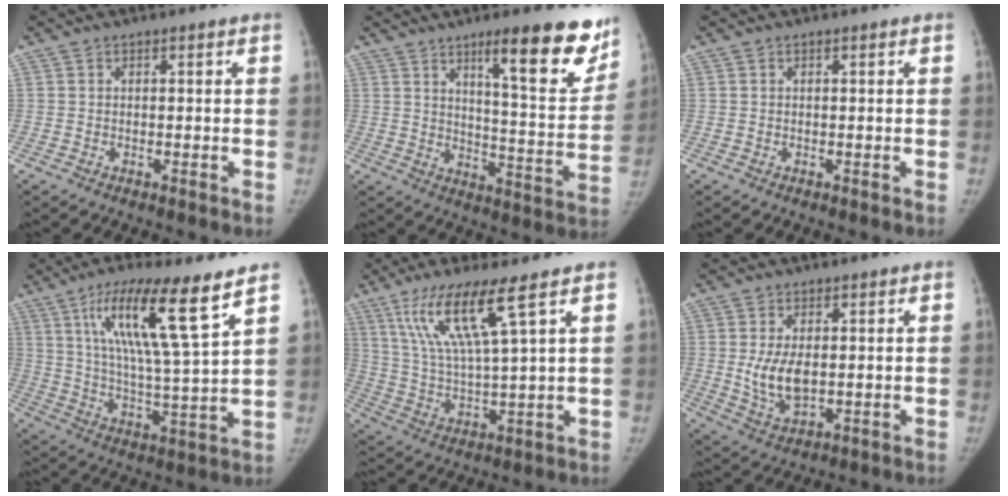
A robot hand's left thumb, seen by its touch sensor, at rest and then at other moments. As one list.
[{"total": 20.6, "force": [12.7, 4.3, 15.6], "torque": [-0.173, -0.072, 0.189]}, {"total": 0.0}, {"total": 17.0, "force": [9.3, 1.6, 14.1], "torque": [-0.242, -0.044, 0.166]}, {"total": 13.3, "force": [7.2, 0.9, 11.1], "torque": [-0.234, -0.033, 0.146]}, {"total": 7.1, "force": [0.4, 3.9, 5.9], "torque": [-0.108, -0.016, 0.018]}]